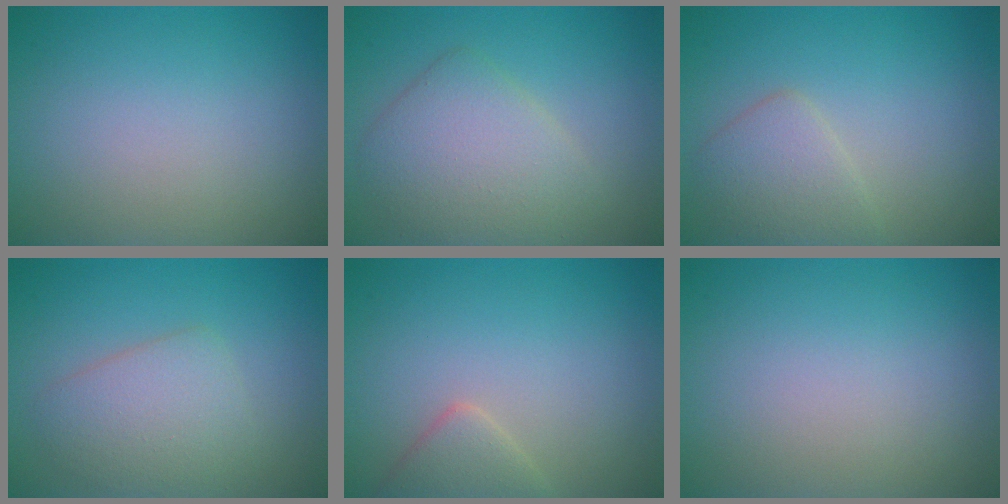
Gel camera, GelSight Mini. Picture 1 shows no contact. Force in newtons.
{"total": 4.9, "press": 4.9, "slide": 0.1}
{"total": 2.8, "press": 2.8, "slide": 0.2}
{"total": 3.8, "press": 3.8, "slide": 0.1}
{"total": 2.3, "press": 2.3, "slide": 0.1}
{"total": 0.0}